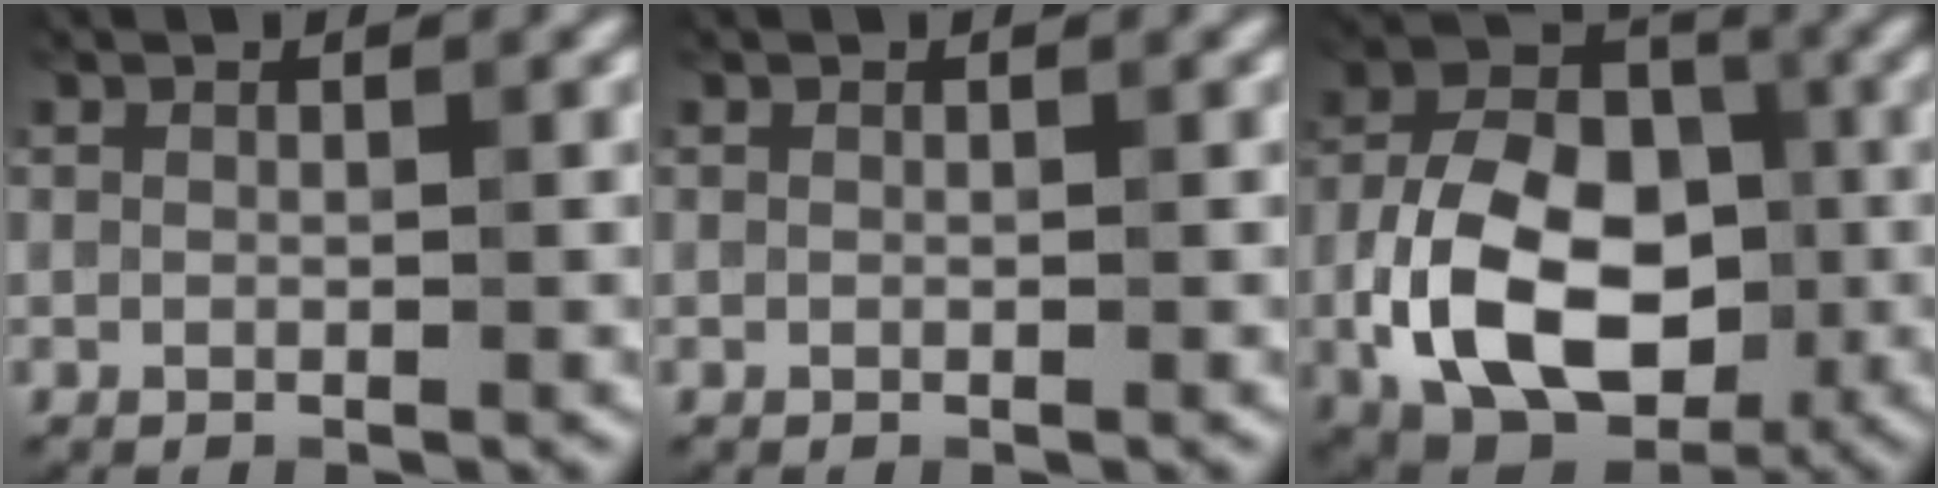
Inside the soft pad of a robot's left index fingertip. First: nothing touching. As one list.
[{"total": 0.0}, {"total": 12.7, "force": [-3.4, 8.4, 8.9], "torque": [-0.168, -0.007, -0.072]}]